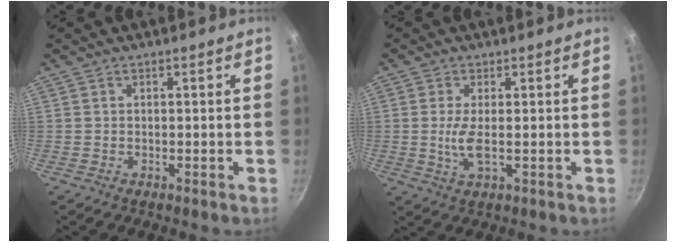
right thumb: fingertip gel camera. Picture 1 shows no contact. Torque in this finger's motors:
{"motor_torque": [-0.13, 0.42, 0.47, 0.62, 0.12]}